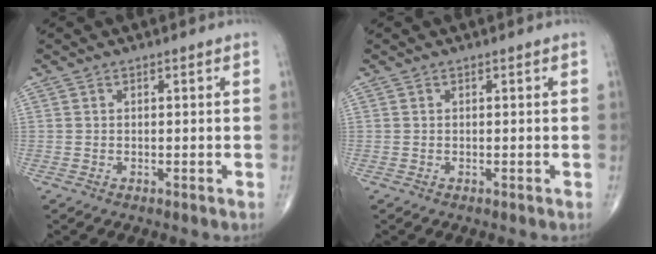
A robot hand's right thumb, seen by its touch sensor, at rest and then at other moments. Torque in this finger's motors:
{"motor_torque": [0.00, 0.00, 0.00, 0.00, 0.00]}